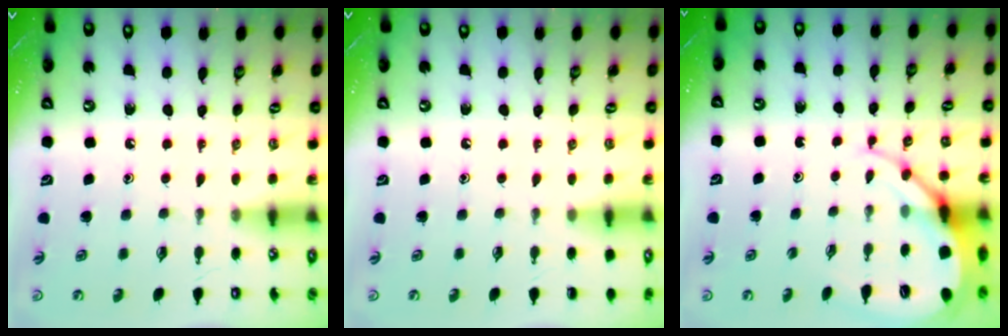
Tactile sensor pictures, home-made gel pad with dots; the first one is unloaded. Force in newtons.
{"total": 0.0}
{"total": 9.9, "press": 9.8, "slide": 1.2}